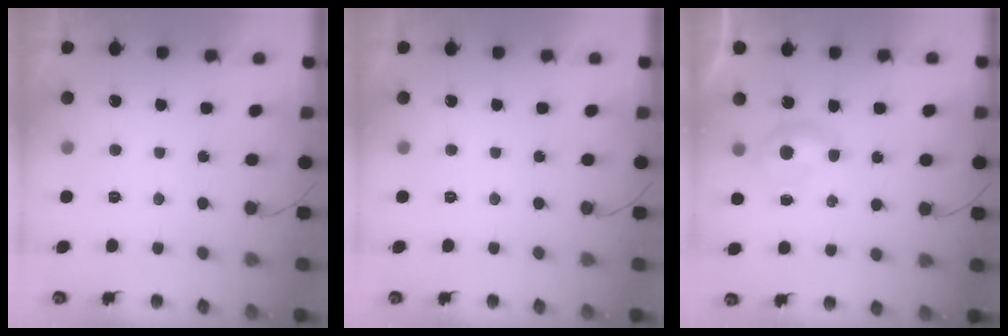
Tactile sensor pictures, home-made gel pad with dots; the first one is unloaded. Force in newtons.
{"total": 0.0}
{"total": 4.7, "press": 4.7, "slide": 0.6}